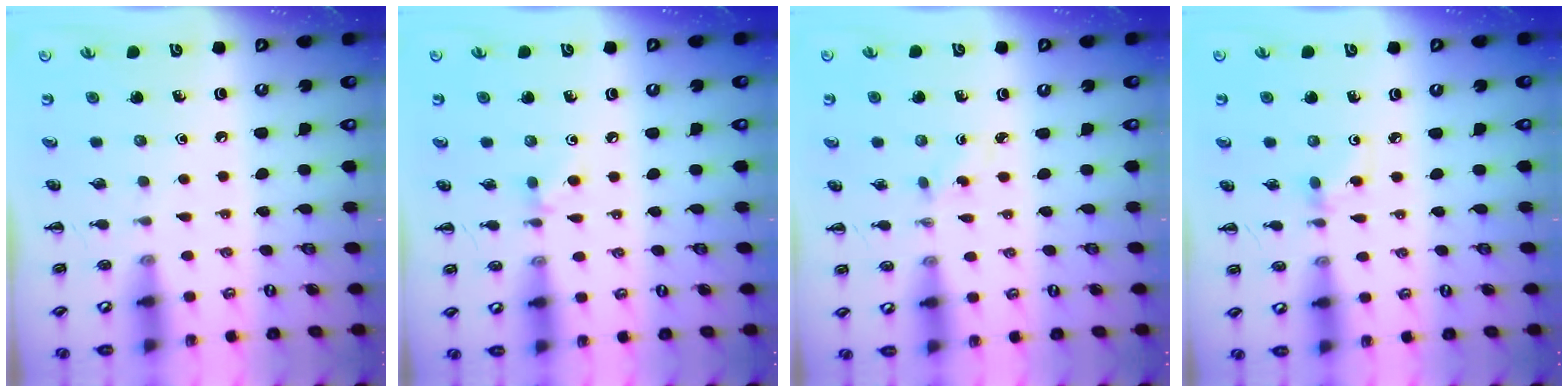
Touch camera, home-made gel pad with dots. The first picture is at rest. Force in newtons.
{"total": 4.7, "press": 4.5, "slide": 1.6}
{"total": 1.7, "press": 1.5, "slide": 0.8}
{"total": 2.6, "press": 2.4, "slide": 1.0}